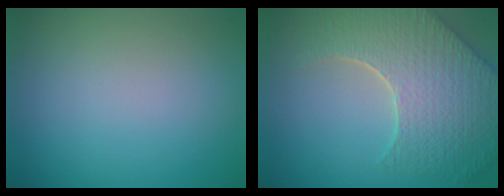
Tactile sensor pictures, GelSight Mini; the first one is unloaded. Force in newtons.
{"total": 8.6, "press": 6.3, "slide": 5.9}